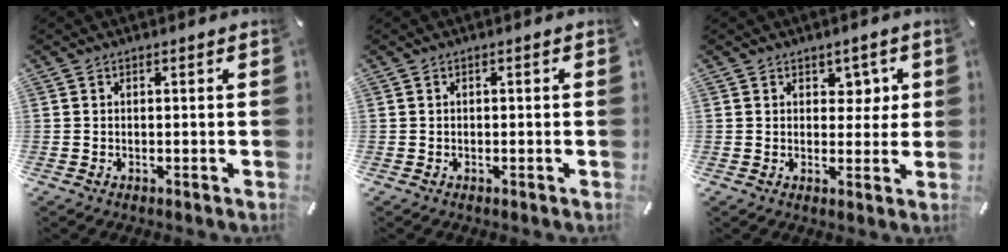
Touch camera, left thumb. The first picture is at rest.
{"total": 0.0}
{"total": 4.4, "force": [2.0, 3.3, 2.1], "torque": [-0.011, -0.007, 0.026]}